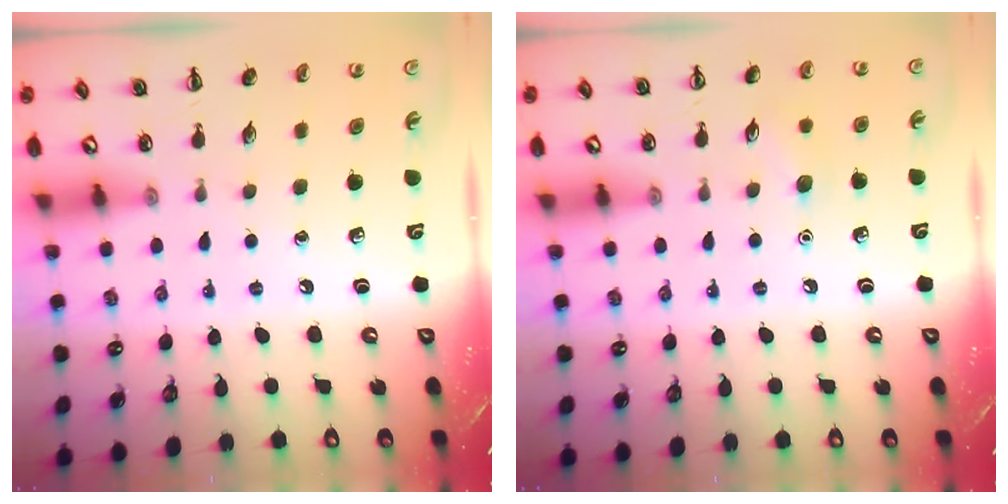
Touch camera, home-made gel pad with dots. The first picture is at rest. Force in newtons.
{"total": 5.9, "press": 5.7, "slide": 1.4}